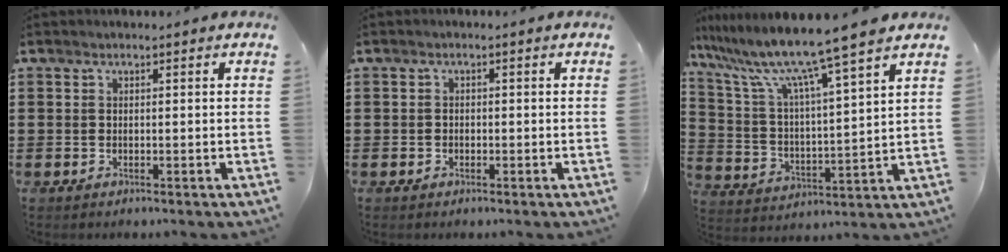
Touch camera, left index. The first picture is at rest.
{"total": 0.9, "force": [-0.5, 0.7, 0.2], "torque": [-0.008, 0.000, -0.011]}
{"total": 10.4, "force": [8.8, -0.8, 5.3], "torque": [-0.141, -0.058, 0.143]}